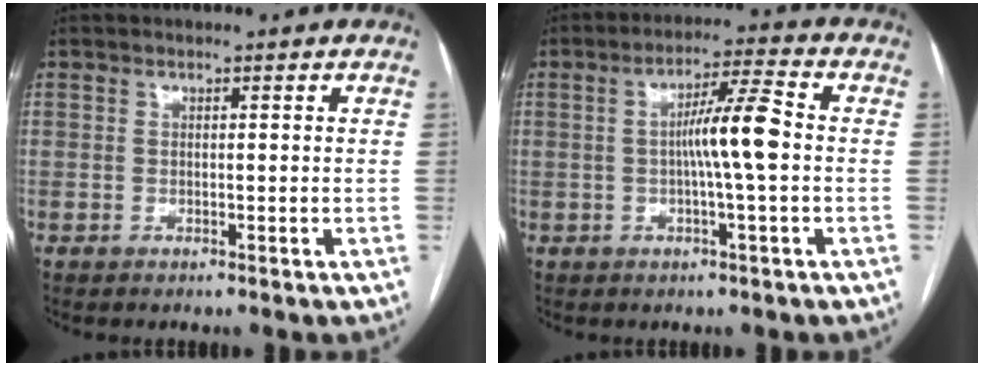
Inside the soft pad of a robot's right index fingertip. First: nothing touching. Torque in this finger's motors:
{"motor_torque": [1.26, 0.14, 0.59, 0.13]}